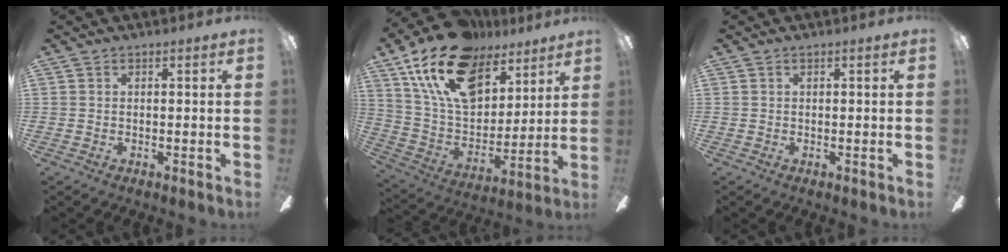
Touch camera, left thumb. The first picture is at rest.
{"total": 22.4, "force": [13.6, 12.6, 12.6], "torque": [-0.237, -0.063, 0.245]}
{"total": 0.0}